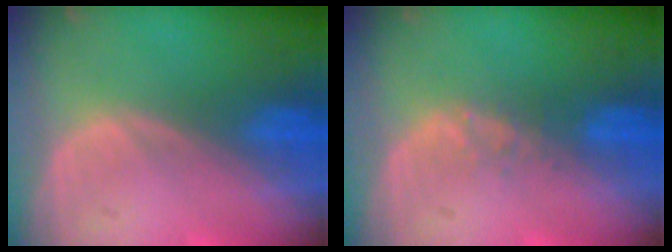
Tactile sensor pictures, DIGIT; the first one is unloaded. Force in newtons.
{"total": 1.4, "press": 1.4, "slide": 0.2}